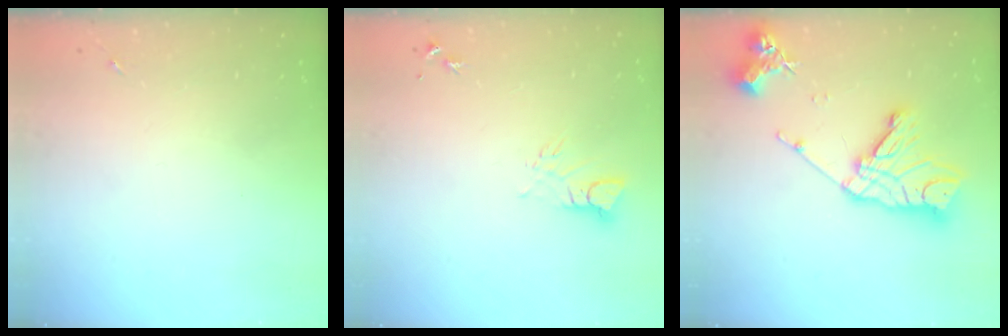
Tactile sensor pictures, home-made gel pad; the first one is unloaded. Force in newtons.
{"total": 3.4, "press": 3.4, "slide": 0.3}
{"total": 17.7, "press": 17.6, "slide": 1.3}